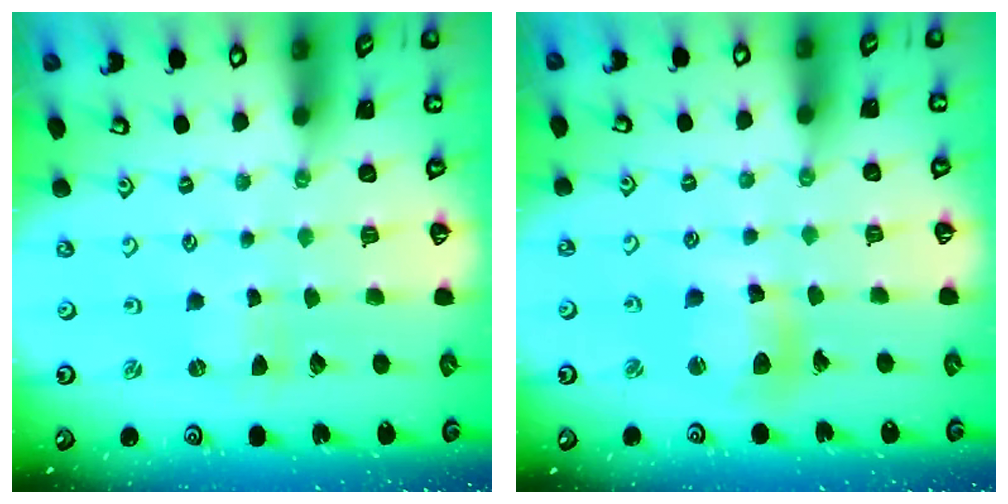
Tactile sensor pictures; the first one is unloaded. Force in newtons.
{"total": 10.5, "press": 10.4, "slide": 1.3}